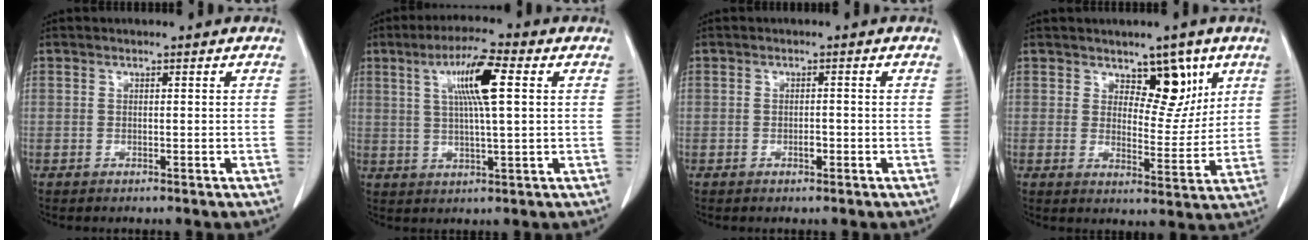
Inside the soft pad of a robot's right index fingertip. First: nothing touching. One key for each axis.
{"total": 9.1, "fx": 2.8, "fy": 0.7, "fz": 8.6, "tx": -0.157, "ty": 0.010, "tz": 0.049}
{"total": 1.0, "fx": -0.4, "fy": 0.4, "fz": 0.9, "tx": -0.020, "ty": 0.001, "tz": -0.003}
{"total": 7.1, "fx": 4.0, "fy": 3.4, "fz": 4.7, "tx": -0.054, "ty": -0.007, "tz": 0.065}